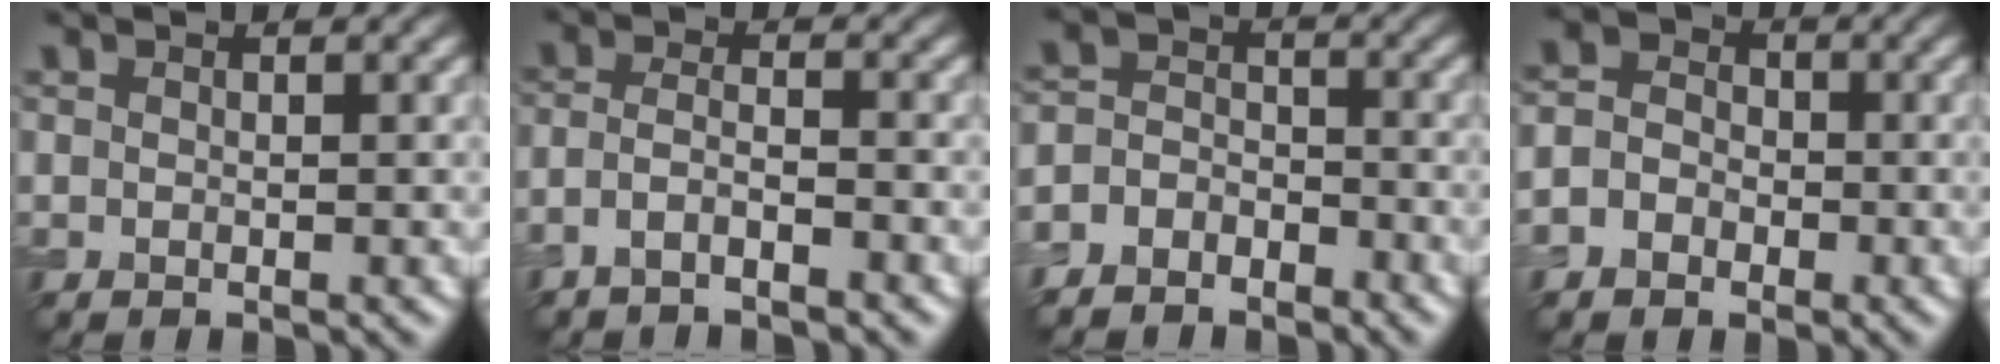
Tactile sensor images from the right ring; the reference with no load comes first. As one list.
[{"total": 2.3, "force": [-1.7, 0.5, 1.5], "torque": [-0.030, 0.004, -0.040]}, {"total": 4.1, "force": [-3.3, 2.4, 0.8], "torque": [0.000, 0.005, -0.066]}, {"total": 3.6, "force": [-1.2, 3.1, 1.4], "torque": [-0.008, 0.001, -0.030]}]